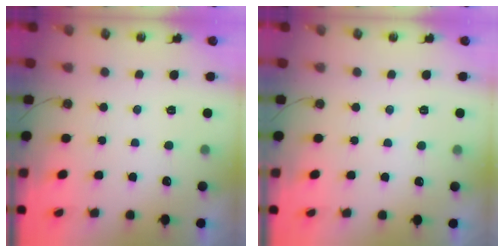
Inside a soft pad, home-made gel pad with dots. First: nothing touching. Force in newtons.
{"total": 3.0, "press": 3.0, "slide": 0.4}